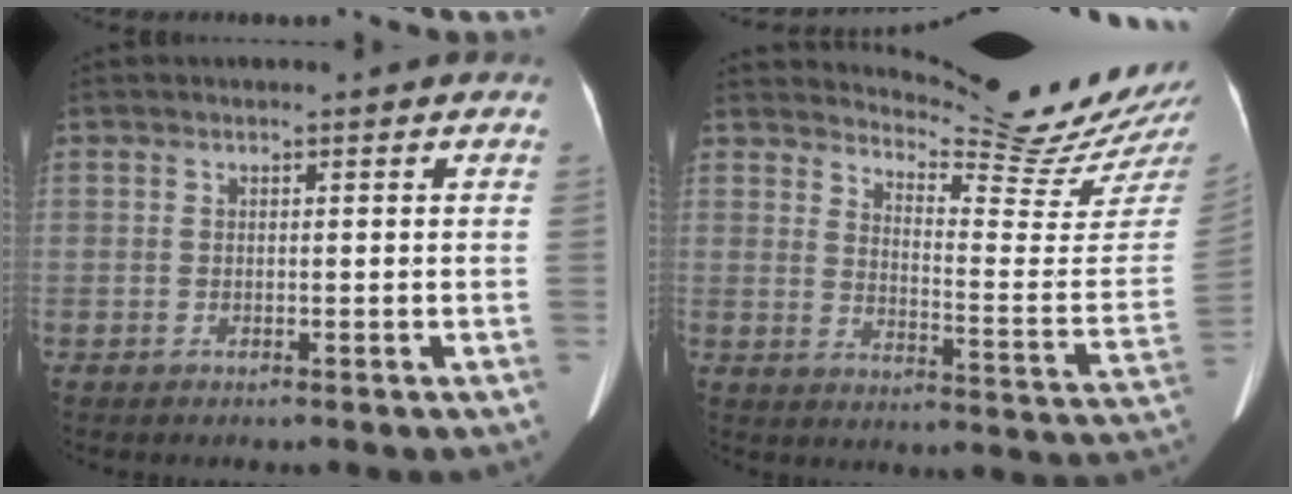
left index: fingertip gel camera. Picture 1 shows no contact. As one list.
[{"total": 17.4, "force": [16.8, -1.6, 4.3], "torque": [-0.074, -0.125, 0.209]}]